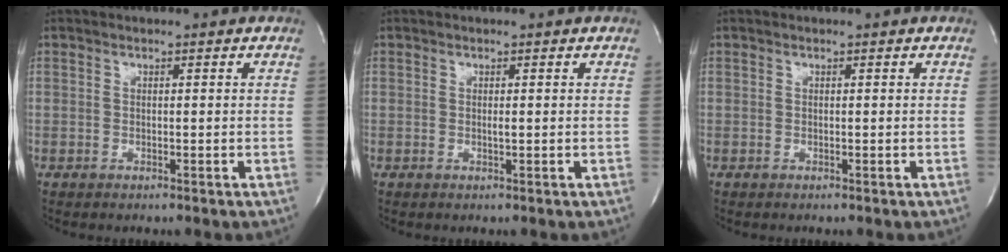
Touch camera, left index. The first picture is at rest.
{"total": 0.5, "force": [0.1, 0.0, 0.5], "torque": [-0.013, -0.002, 0.001]}
{"total": 0.0}